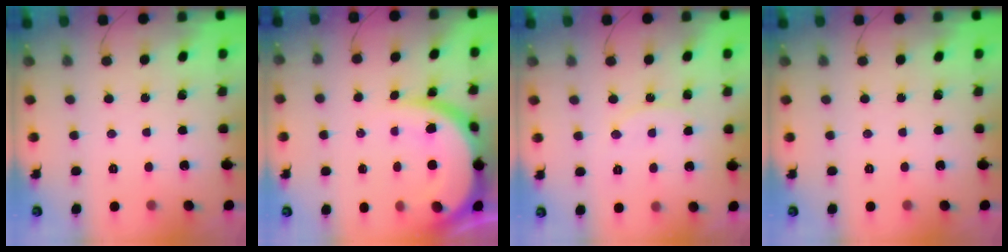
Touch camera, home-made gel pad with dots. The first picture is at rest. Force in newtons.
{"total": 13.6, "press": 13.6, "slide": 1.1}
{"total": 6.8, "press": 6.8, "slide": 0.2}
{"total": 0.0}